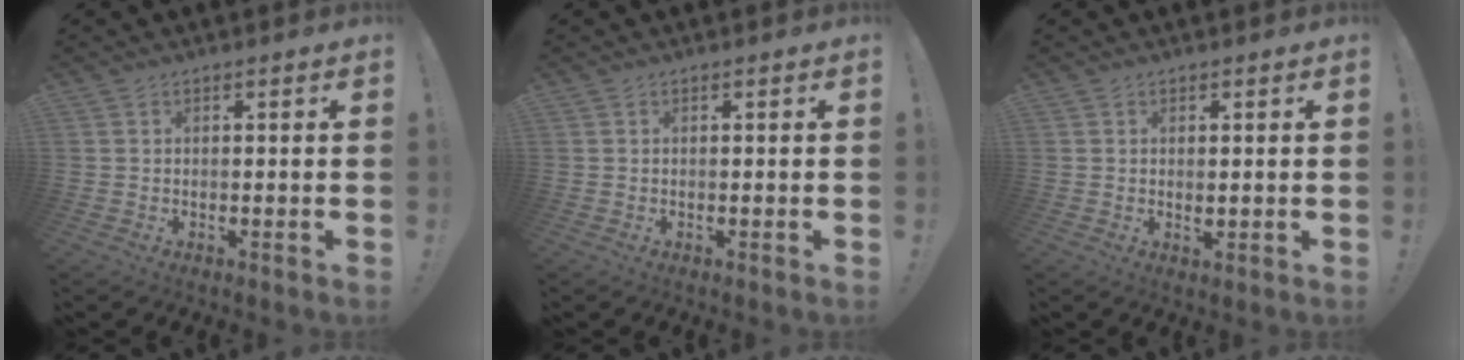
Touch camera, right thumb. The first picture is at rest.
{"total": 0.0}
{"total": 1.0, "force": [0.3, 0.5, 0.8], "torque": [-0.007, -0.004, 0.005]}